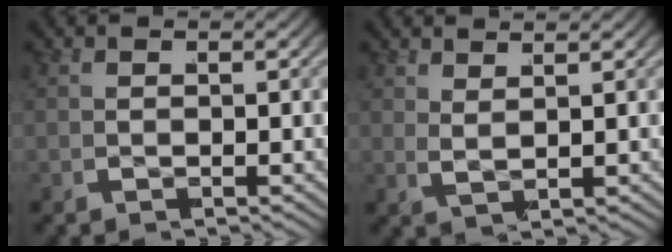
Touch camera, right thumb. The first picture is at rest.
{"total": 2.1, "force": [1.8, 0.5, 1.0], "torque": [-0.009, 0.002, 0.036]}